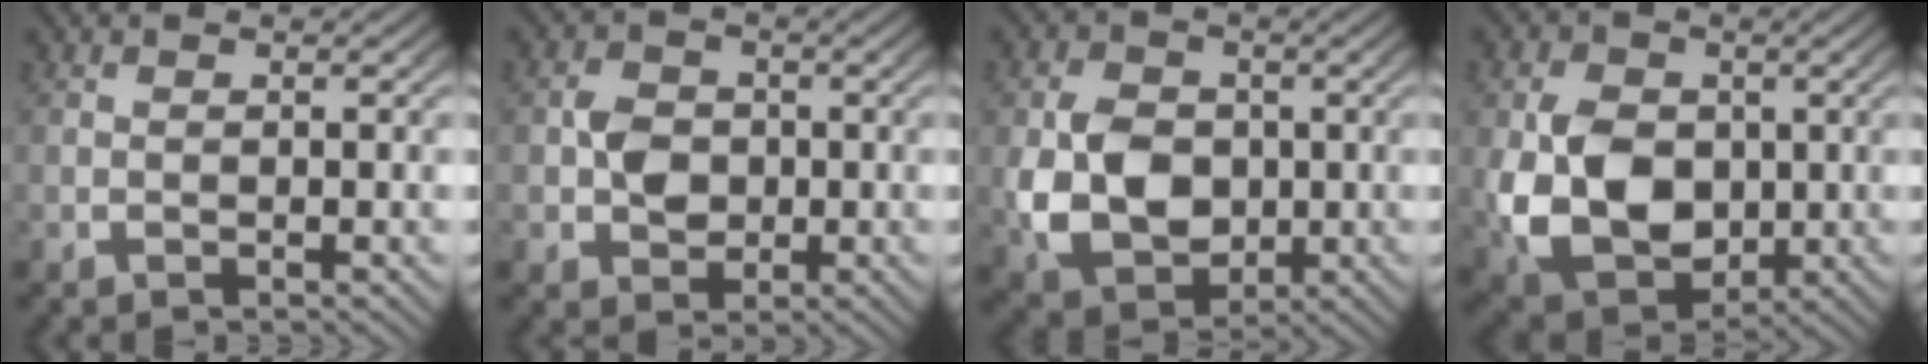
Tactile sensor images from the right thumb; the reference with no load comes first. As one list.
[{"total": 4.0, "force": [-0.1, 3.3, 2.3], "torque": [-0.042, -0.015, 0.006]}, {"total": 10.3, "force": [-0.7, 8.1, 6.3], "torque": [-0.147, -0.045, 0.008]}, {"total": 12.7, "force": [-1.0, 9.9, 8.0], "torque": [-0.194, -0.063, 0.010]}]